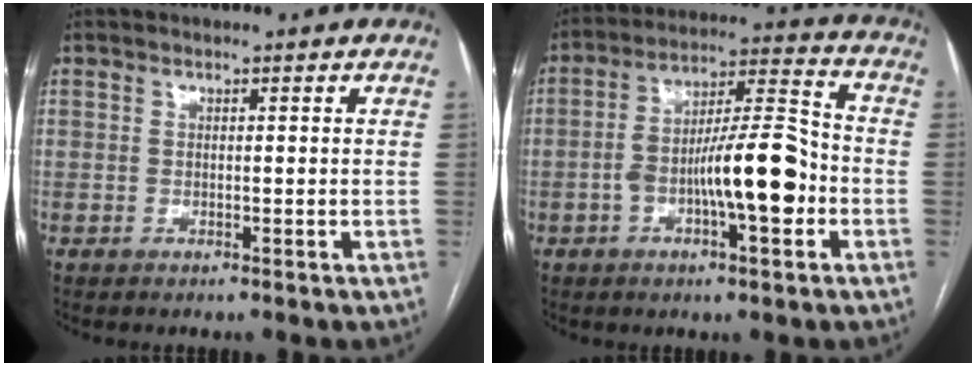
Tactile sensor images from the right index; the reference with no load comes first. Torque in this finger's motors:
{"motor_torque": [0.53, -0.08, 0.43, 0.14]}